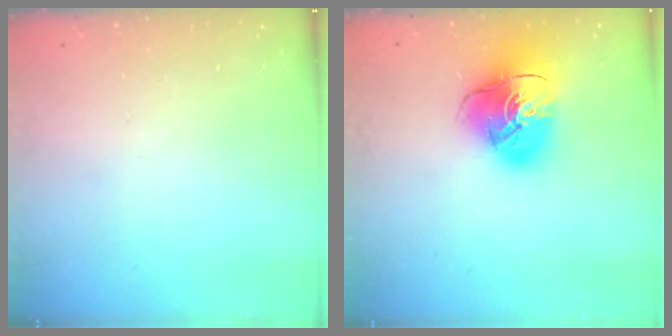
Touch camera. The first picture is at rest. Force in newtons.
{"total": 17.2, "press": 17.1, "slide": 2.0}